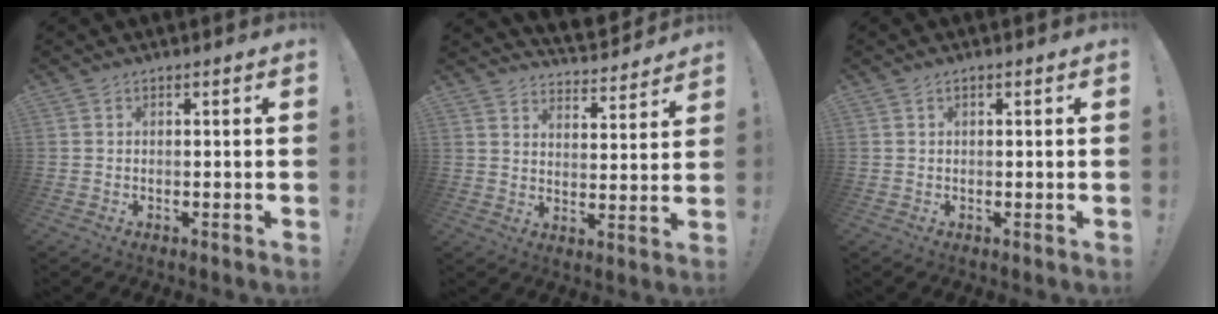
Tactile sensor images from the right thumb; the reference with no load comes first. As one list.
[{"total": 5.8, "force": [5.3, 2.0, 1.1], "torque": [-0.013, -0.054, 0.096]}, {"total": 0.6, "force": [0.3, 0.2, 0.5], "torque": [-0.006, -0.002, 0.005]}]